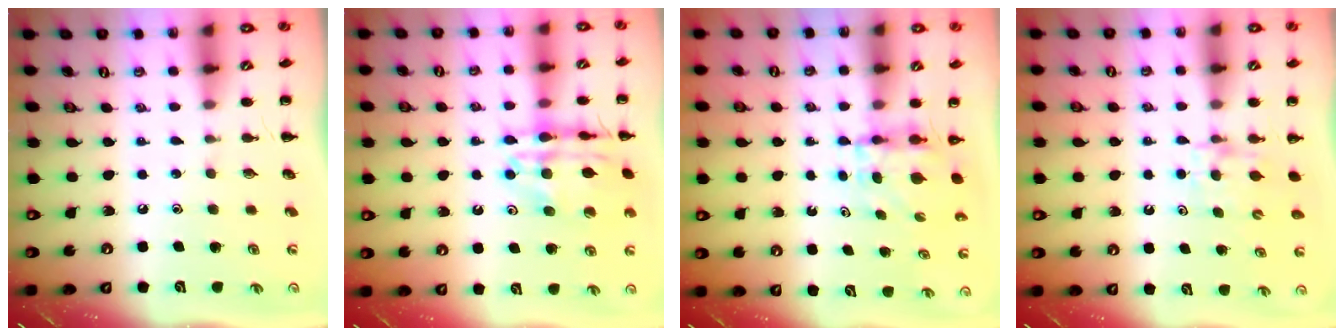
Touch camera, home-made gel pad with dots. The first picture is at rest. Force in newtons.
{"total": 15.2, "press": 15.1, "slide": 2.0}
{"total": 3.9, "press": 3.9, "slide": 0.3}
{"total": 4.4, "press": 4.3, "slide": 1.3}